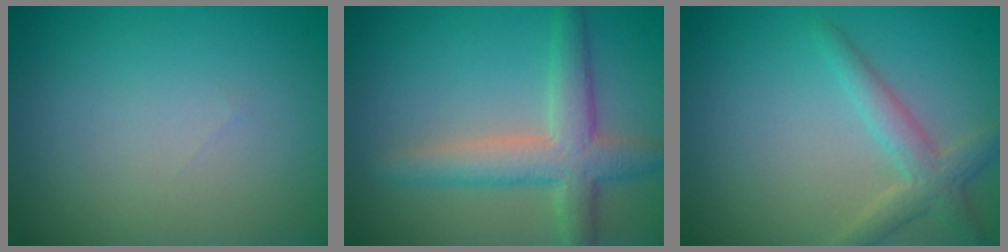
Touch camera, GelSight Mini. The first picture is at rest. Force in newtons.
{"total": 4.7, "press": 4.7, "slide": 0.3}
{"total": 2.8, "press": 2.8, "slide": 0.1}